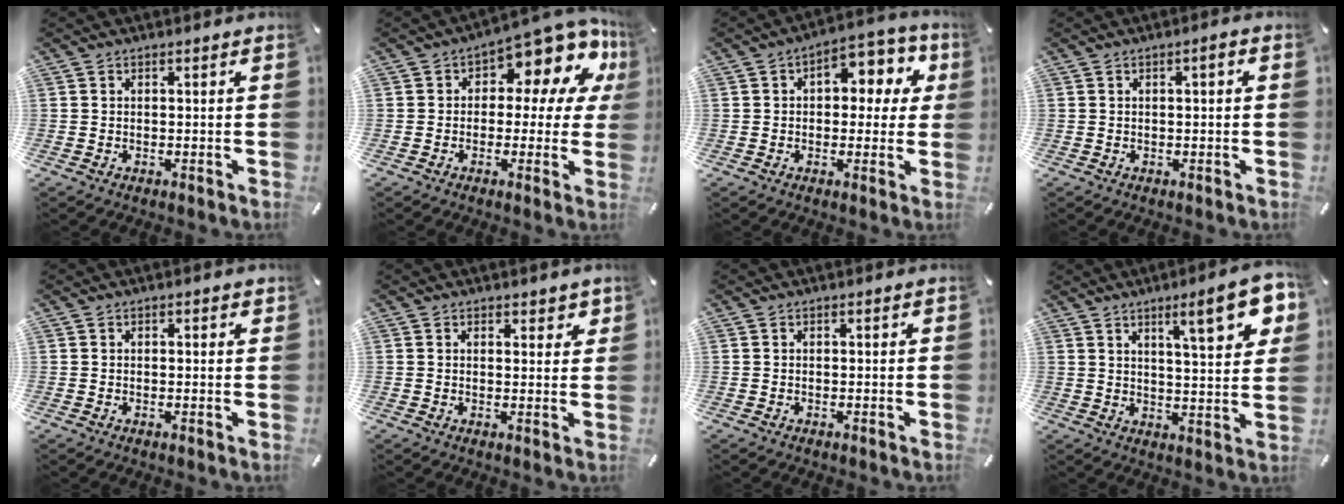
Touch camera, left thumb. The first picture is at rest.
{"total": 11.4, "force": [6.6, 5.3, 7.7], "torque": [-0.110, -0.061, 0.113]}
{"total": 8.8, "force": [2.2, 5.8, 6.3], "torque": [-0.073, -0.013, 0.029]}
{"total": 1.8, "force": [0.0, 0.4, 1.8], "torque": [-0.031, 0.003, -0.001]}
{"total": 0.5, "force": [0.2, 0.3, 0.4], "torque": [0.000, -0.002, 0.001]}
{"total": 2.3, "force": [1.6, 1.5, 0.8], "torque": [0.004, -0.008, 0.023]}
{"total": 0.0}
{"total": 13.7, "force": [7.1, 3.1, 11.3], "torque": [-0.162, -0.027, 0.107]}